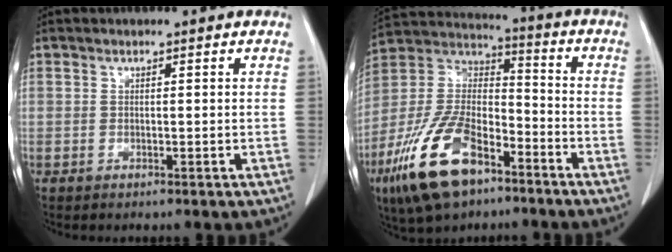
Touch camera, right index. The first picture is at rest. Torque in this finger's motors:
{"motor_torque": [0.11, -0.16, -0.19, -0.20]}